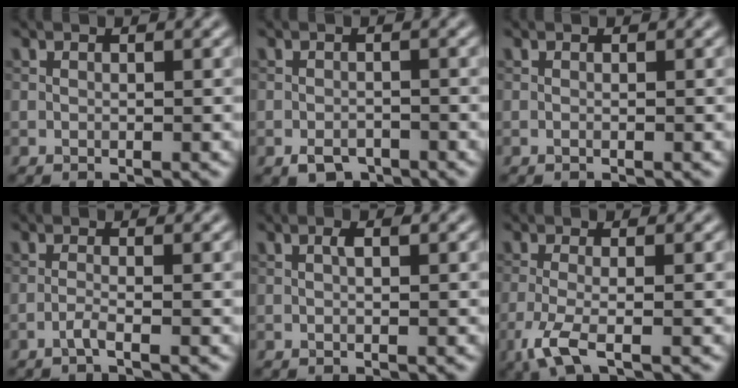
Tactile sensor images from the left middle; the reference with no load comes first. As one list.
[{"total": 2.1, "force": [-1.5, 1.2, 0.9], "torque": [-0.013, 0.000, -0.028]}, {"total": 0.0}, {"total": 1.3, "force": [-0.8, 0.2, 1.0], "torque": [-0.017, 0.004, -0.022]}, {"total": 0.9, "force": [0.2, 0.2, 0.8], "torque": [-0.016, 0.003, 0.003]}, {"total": 3.8, "force": [-1.8, 1.0, 3.2], "torque": [-0.072, -0.009, -0.046]}]